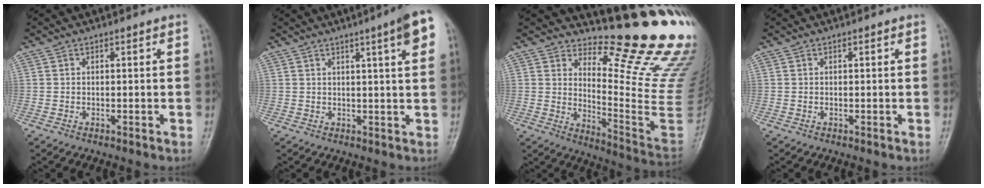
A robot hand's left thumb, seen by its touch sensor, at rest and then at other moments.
{"total": 7.0, "force": [3.2, 0.4, 6.2], "torque": [-0.082, -0.005, 0.040]}
{"total": 20.4, "force": [14.6, 3.7, 13.8], "torque": [-0.165, -0.160, 0.202]}
{"total": 0.0}